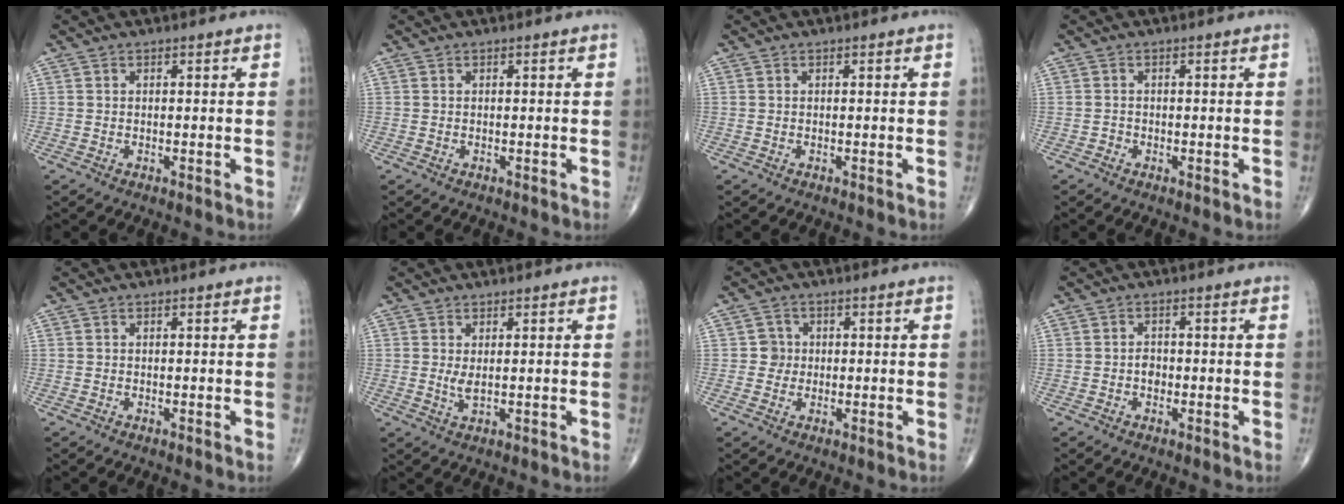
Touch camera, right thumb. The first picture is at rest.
{"total": 0.0}
{"total": 0.0}
{"total": 0.6, "force": [-0.4, 0.4, 0.1], "torque": [0.001, 0.001, -0.012]}
{"total": 0.0}
{"total": 2.0, "force": [0.4, 0.5, 1.8], "torque": [-0.039, -0.009, 0.014]}
{"total": 2.4, "force": [0.1, 2.4, 0.3], "torque": [0.012, 0.006, -0.004]}
{"total": 1.7, "force": [-0.4, 1.3, 1.1], "torque": [-0.009, 0.005, -0.009]}